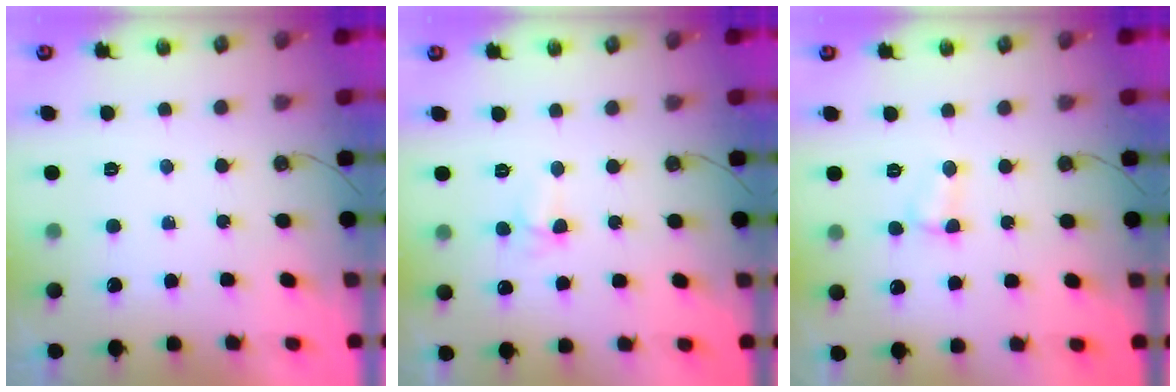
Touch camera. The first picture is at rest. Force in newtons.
{"total": 4.2, "press": 2.8, "slide": 3.1}
{"total": 4.1, "press": 3.6, "slide": 2.0}